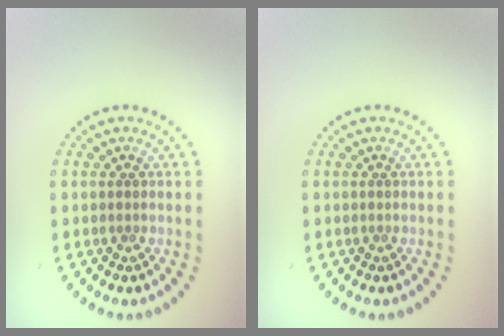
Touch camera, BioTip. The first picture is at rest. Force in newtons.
{"total": 0.0}